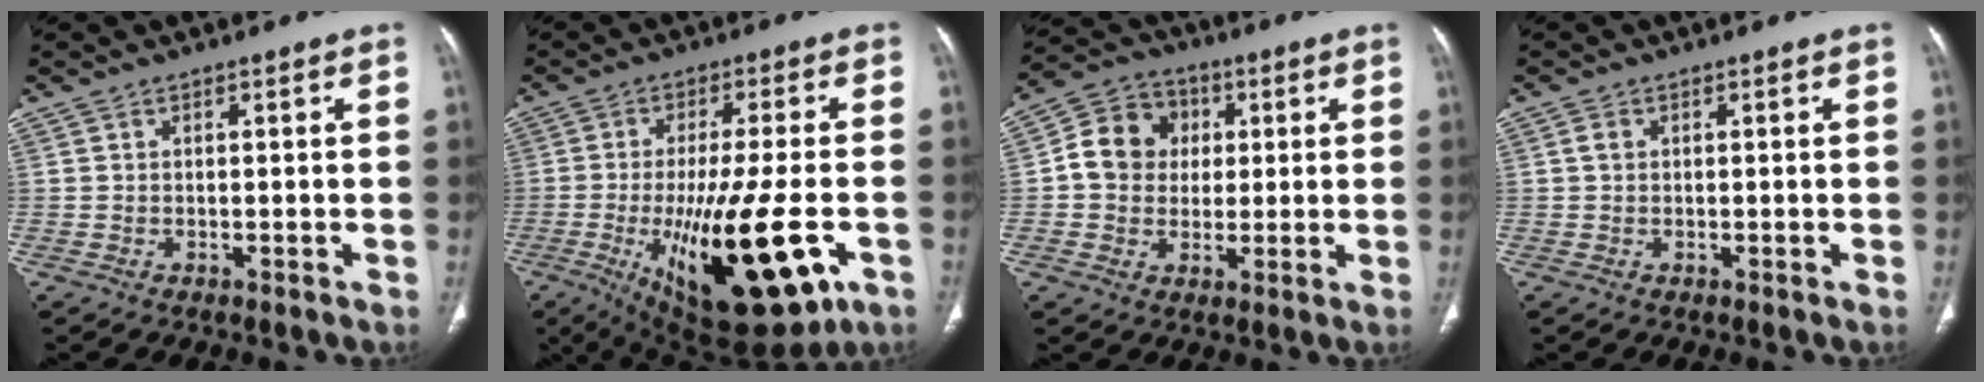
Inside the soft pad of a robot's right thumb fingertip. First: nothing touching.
{"total": 22.7, "force": [-6.7, 7.2, 20.4], "torque": [-0.324, -0.014, -0.083]}
{"total": 10.6, "force": [1.2, 9.4, 4.6], "torque": [-0.053, 0.014, 0.011]}
{"total": 1.0, "force": [0.2, 0.8, 0.6], "torque": [-0.010, 0.003, 0.003]}